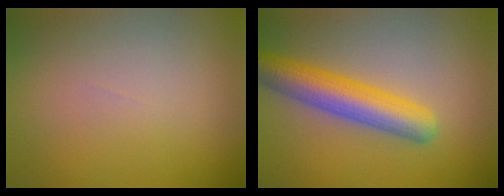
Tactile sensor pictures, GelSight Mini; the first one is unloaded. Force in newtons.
{"total": 5.7, "press": 5.7, "slide": 0.3}